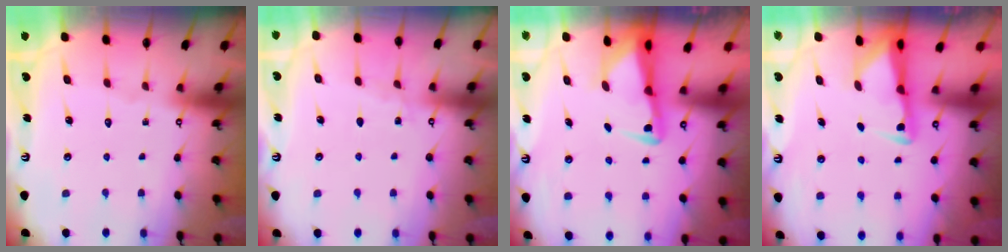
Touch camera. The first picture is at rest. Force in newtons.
{"total": 2.7, "press": 2.7, "slide": 0.4}
{"total": 3.2, "press": 3.1, "slide": 0.7}
{"total": 3.0, "press": 2.9, "slide": 0.5}